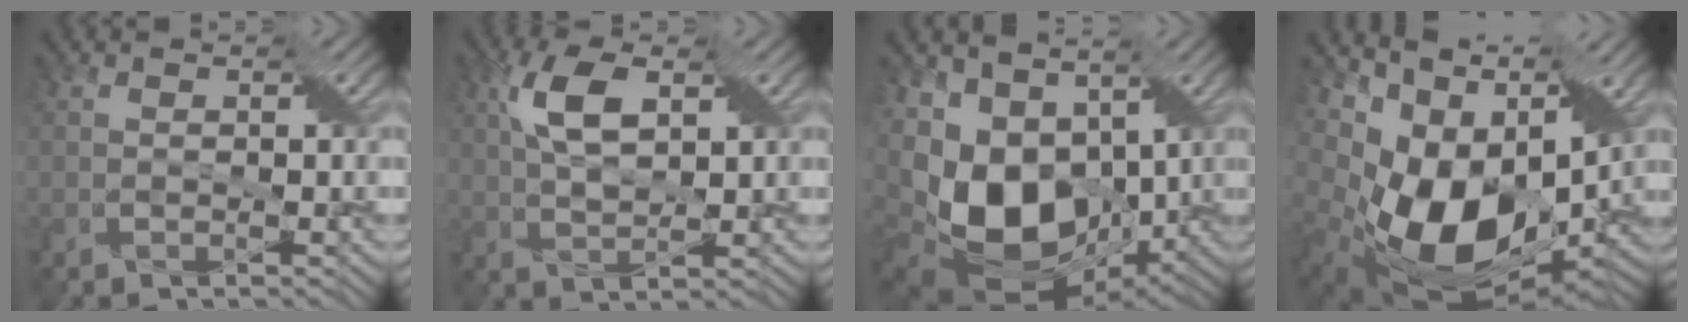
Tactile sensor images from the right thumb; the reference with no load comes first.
{"total": 6.2, "force": [2.4, 2.8, 5.0], "torque": [-0.113, 0.007, 0.043]}
{"total": 15.9, "force": [-0.4, 11.2, 11.2], "torque": [-0.269, -0.037, 0.006]}
{"total": 16.5, "force": [1.4, 11.5, 11.7], "torque": [-0.249, -0.033, 0.047]}